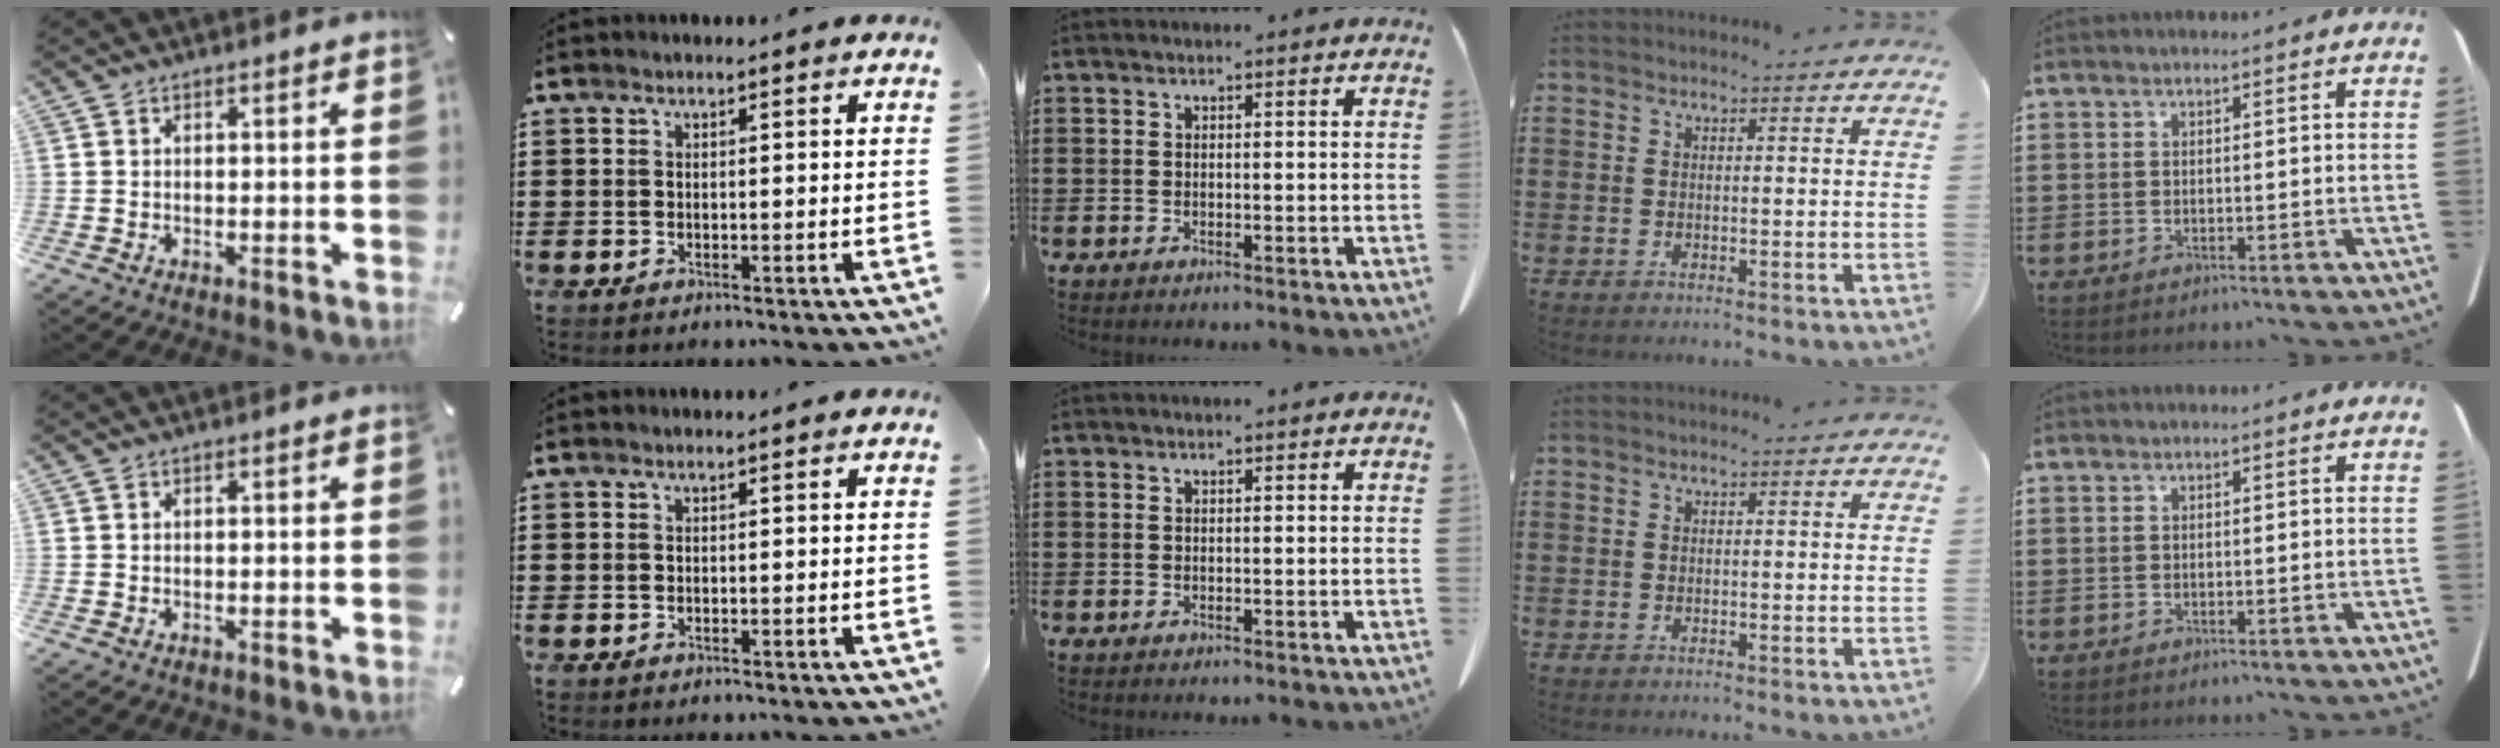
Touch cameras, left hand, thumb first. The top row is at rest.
{}